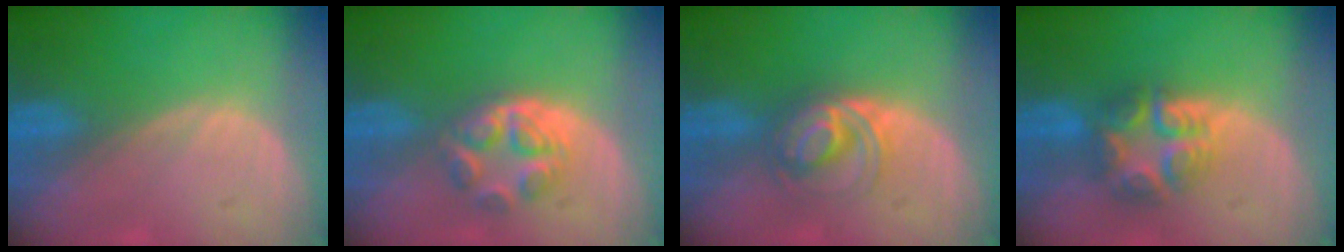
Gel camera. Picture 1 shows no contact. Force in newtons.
{"total": 6.0, "press": 5.2, "slide": 2.9}
{"total": 5.8, "press": 5.4, "slide": 2.0}
{"total": 7.7, "press": 6.7, "slide": 3.8}